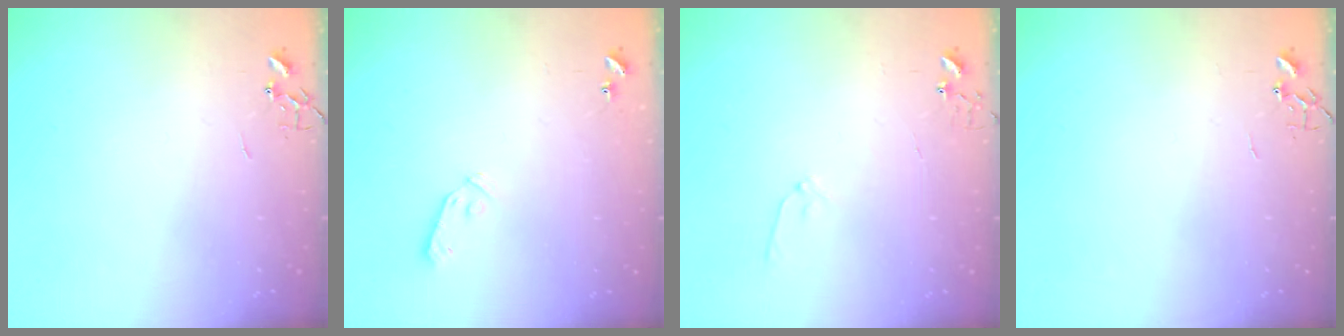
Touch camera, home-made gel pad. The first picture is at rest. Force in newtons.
{"total": 5.9, "press": 5.9, "slide": 0.6}
{"total": 6.5, "press": 6.5, "slide": 0.6}
{"total": 0.0}